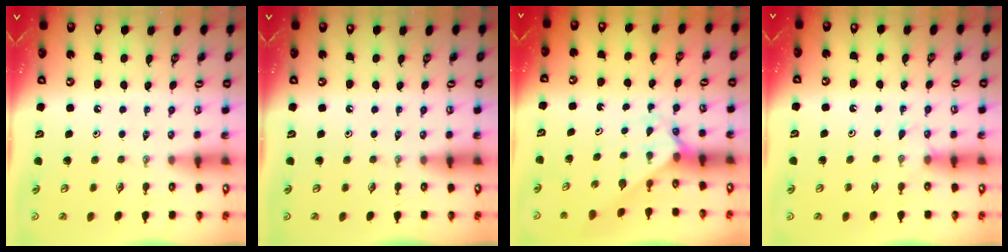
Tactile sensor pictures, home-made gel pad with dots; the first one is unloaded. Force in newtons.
{"total": 0.0}
{"total": 2.5, "press": 2.5, "slide": 0.2}
{"total": 4.6, "press": 4.6, "slide": 0.5}